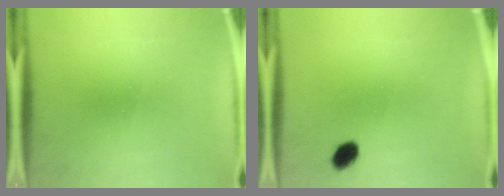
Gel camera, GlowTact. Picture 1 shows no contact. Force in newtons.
{"total": 3.3}